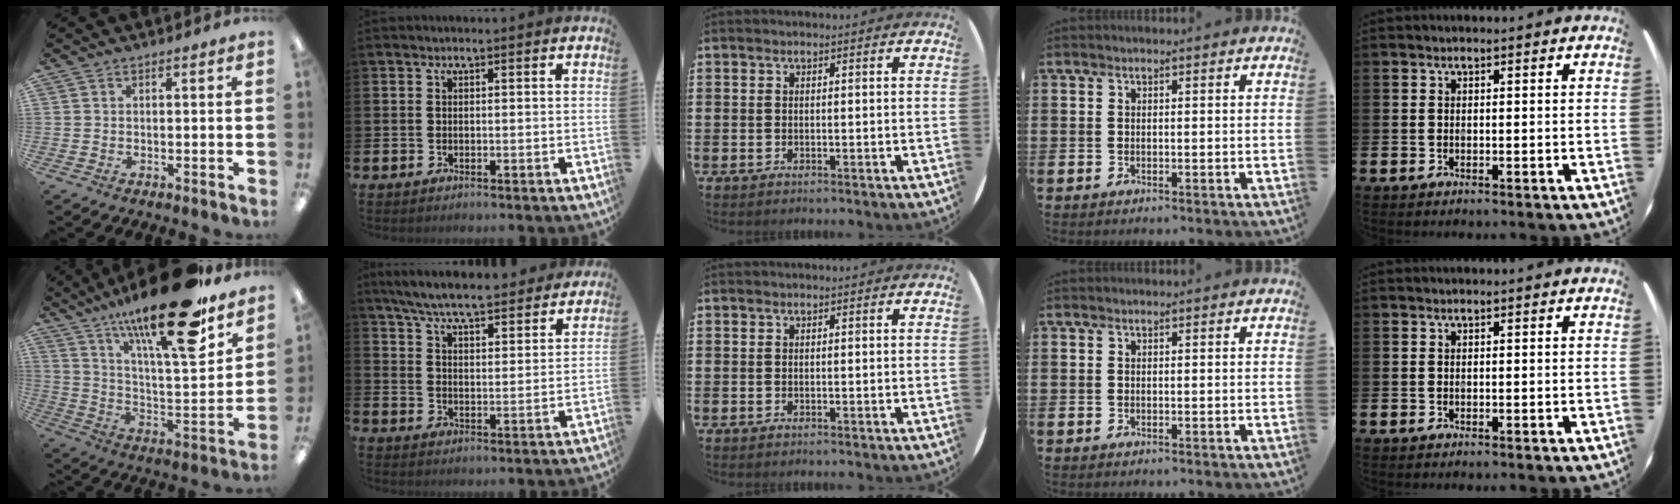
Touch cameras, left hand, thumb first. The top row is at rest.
{"thumb": {"total": 24.3, "force": [17.5, 5.4, 15.9], "torque": [-0.255, -0.113, 0.280]}, "index": {"total": 7.6, "force": [7.2, 0.7, 2.3], "torque": [-0.066, -0.046, 0.126]}}